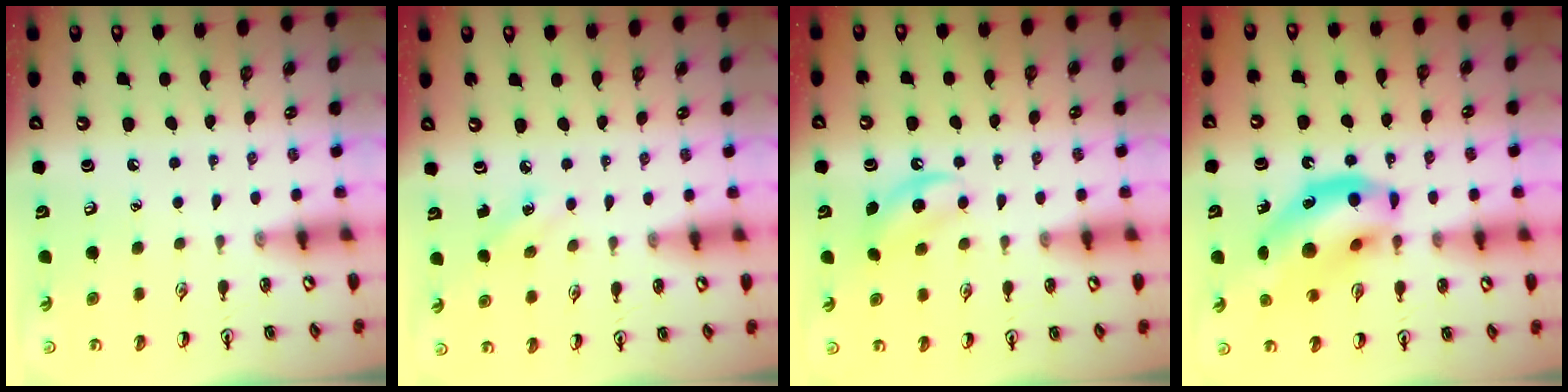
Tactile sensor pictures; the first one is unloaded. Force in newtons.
{"total": 1.9, "press": 1.7, "slide": 0.7}
{"total": 6.0, "press": 5.7, "slide": 1.6}
{"total": 16.5, "press": 15.9, "slide": 4.5}